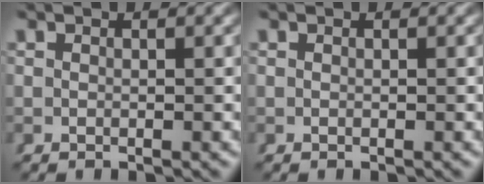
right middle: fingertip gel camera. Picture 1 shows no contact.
{"total": 0.0}